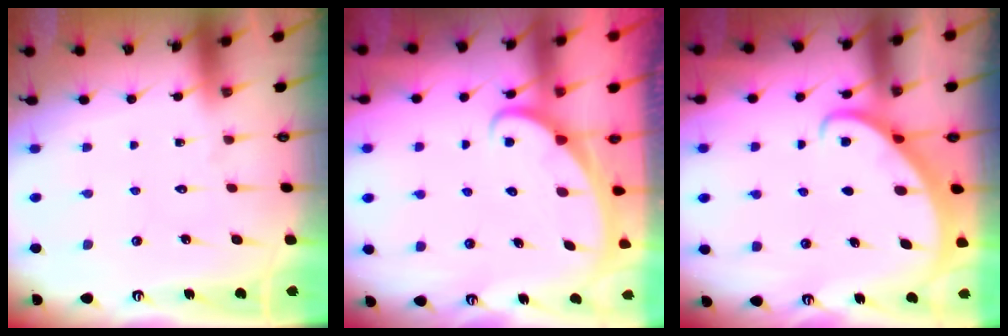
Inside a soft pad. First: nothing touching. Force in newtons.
{"total": 2.5, "press": 2.5, "slide": 0.3}
{"total": 2.6, "press": 2.6, "slide": 0.1}